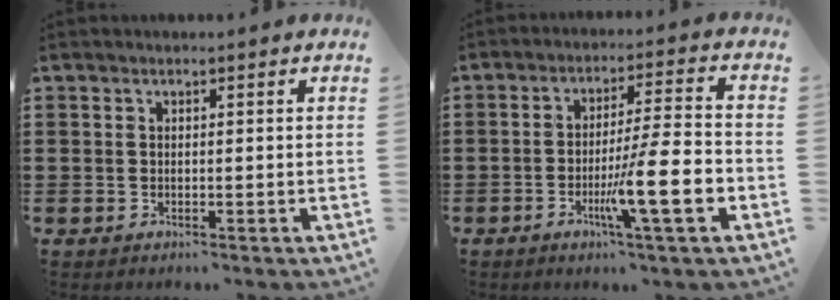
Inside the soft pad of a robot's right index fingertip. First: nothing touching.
{"total": 11.1, "force": [-3.9, 1.0, 10.4], "torque": [-0.174, -0.010, -0.069]}